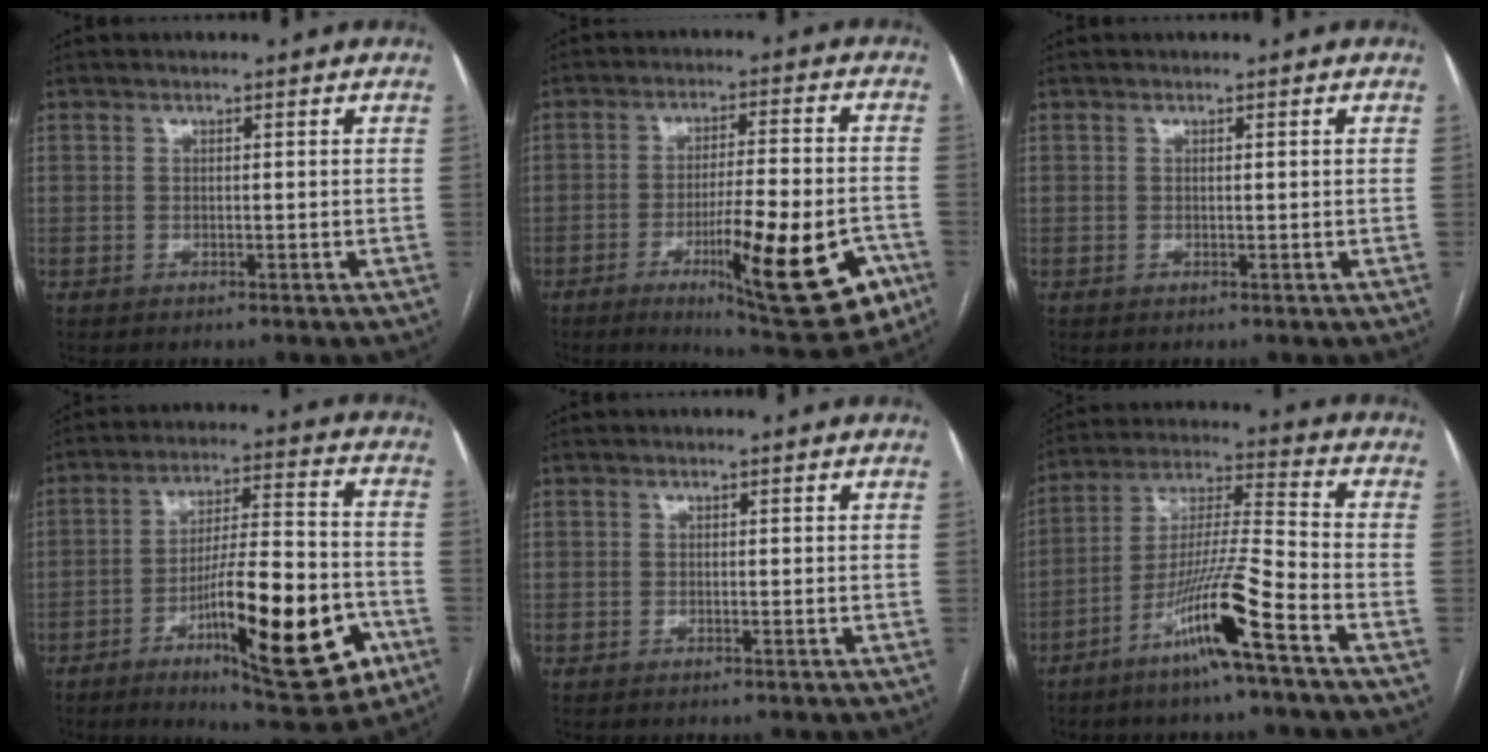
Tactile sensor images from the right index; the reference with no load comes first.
{"total": 18.7, "force": [-7.6, 3.0, 16.8], "torque": [-0.216, -0.011, -0.100]}
{"total": 0.5, "force": [0.1, -0.1, 0.5], "torque": [-0.008, 0.000, 0.003]}
{"total": 20.2, "force": [-8.0, 3.6, 18.2], "torque": [-0.265, 0.000, -0.111]}
{"total": 0.0}
{"total": 13.2, "force": [-7.3, -0.9, 11.0], "torque": [-0.214, -0.014, -0.140]}